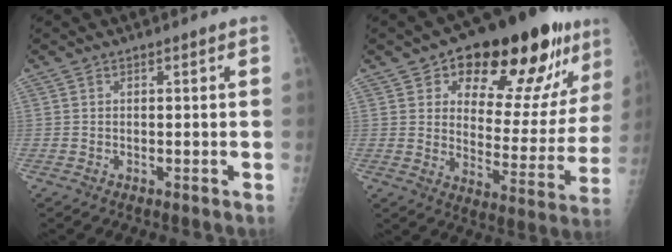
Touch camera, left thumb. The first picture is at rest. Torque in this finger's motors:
{"motor_torque": [0.99, 1.17, 1.33, -1.44, 0.14]}